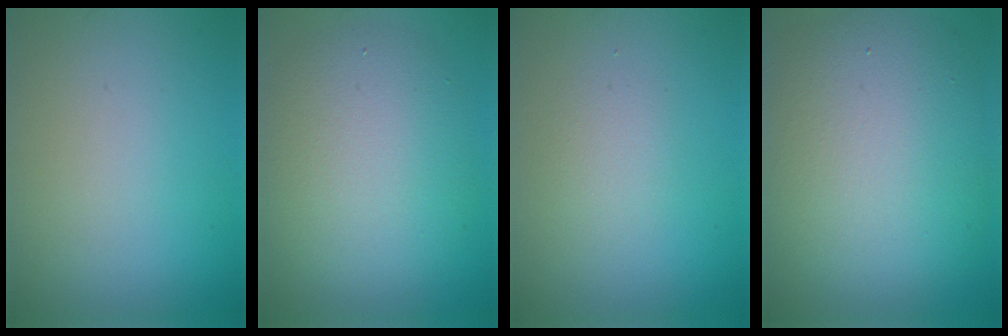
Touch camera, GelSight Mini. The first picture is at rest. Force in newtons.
{"total": 7.1, "press": 7.0, "slide": 0.5}
{"total": 1.5, "press": 1.4, "slide": 0.1}
{"total": 11.3, "press": 11.3, "slide": 0.7}